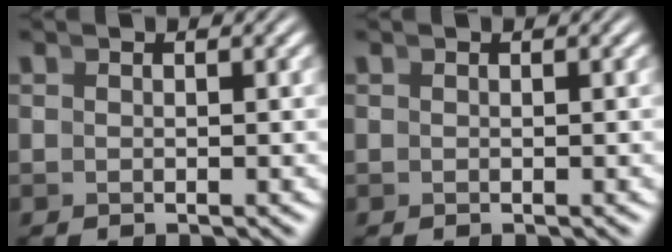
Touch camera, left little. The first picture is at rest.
{"total": 0.0}